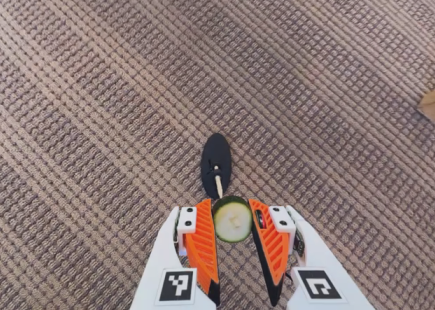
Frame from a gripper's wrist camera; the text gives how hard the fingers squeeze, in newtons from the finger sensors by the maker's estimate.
{"total": 8.6, "left": 8.2, "right": 9.0}